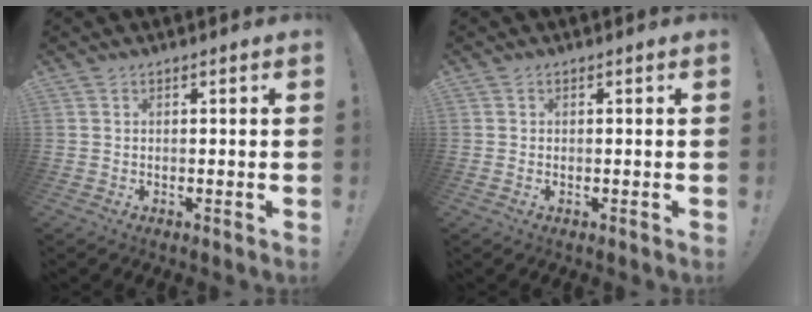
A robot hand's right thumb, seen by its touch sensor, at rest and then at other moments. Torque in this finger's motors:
{"motor_torque": [-0.12, -0.36, 0.00, 0.13, -0.02]}